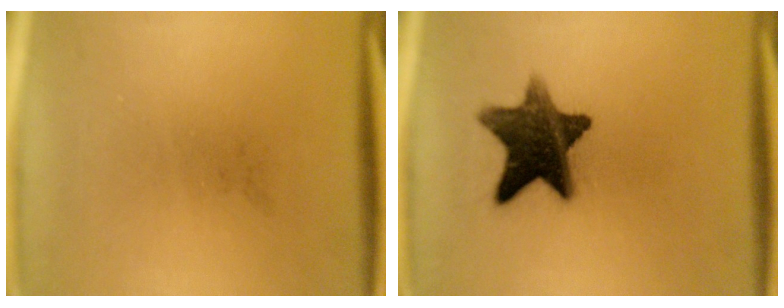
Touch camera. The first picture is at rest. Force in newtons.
{"total": 12.3}